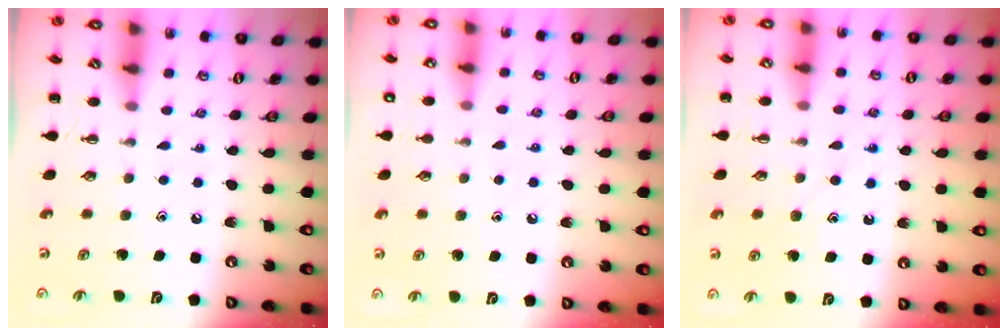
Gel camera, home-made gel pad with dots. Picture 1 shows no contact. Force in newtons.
{"total": 6.5, "press": 6.2, "slide": 1.9}
{"total": 10.3, "press": 10.2, "slide": 0.8}